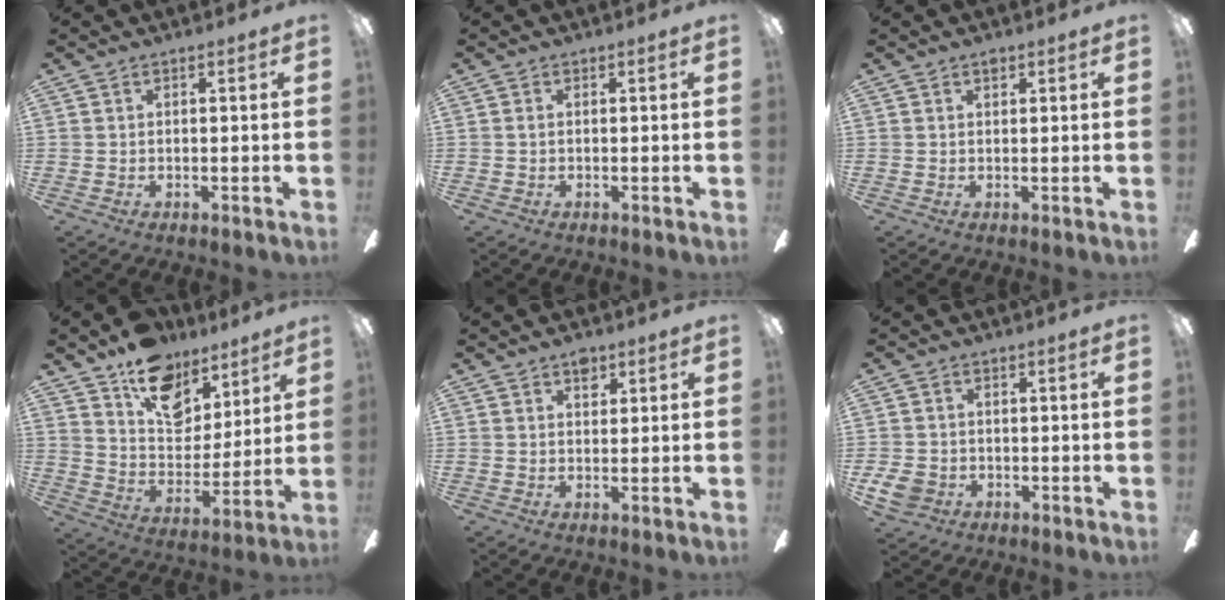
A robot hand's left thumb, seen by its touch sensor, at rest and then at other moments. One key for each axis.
{"total": 0.7, "fx": 0.0, "fy": 0.5, "fz": 0.5, "tx": -0.011, "ty": 0.005, "tz": -0.002}
{"total": 1.1, "fx": 0.8, "fy": 0.6, "fz": 0.6, "tx": -0.005, "ty": -0.002, "tz": 0.012}
{"total": 16.6, "fx": 11.3, "fy": 9.9, "fz": 7.0, "tx": -0.111, "ty": -0.066, "tz": 0.209}
{"total": 3.1, "fx": 2.0, "fy": 1.9, "fz": 1.5, "tx": -0.008, "ty": -0.006, "tz": 0.032}
{"total": 5.1, "fx": -1.8, "fy": 4.2, "fz": 2.2, "tx": -0.055, "ty": 0.013, "tz": -0.034}